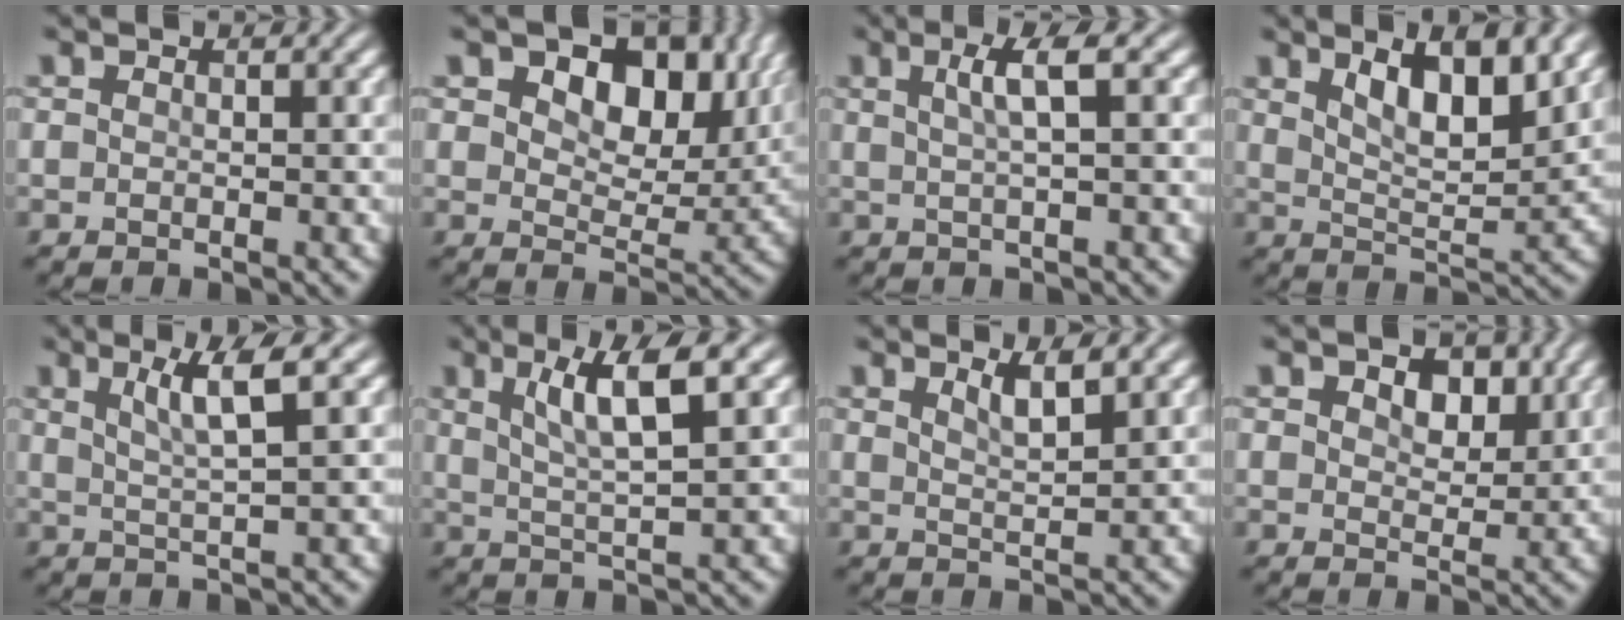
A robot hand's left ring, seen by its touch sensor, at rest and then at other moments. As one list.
[{"total": 8.7, "force": [3.8, 5.4, 5.7], "torque": [-0.088, -0.009, 0.062]}, {"total": 3.1, "force": [0.9, 0.6, 2.9], "torque": [-0.044, 0.008, 0.014]}, {"total": 6.0, "force": [3.2, 1.9, 4.7], "torque": [-0.082, -0.001, 0.051]}, {"total": 3.9, "force": [1.7, 0.5, 3.4], "torque": [-0.053, 0.001, 0.033]}, {"total": 5.4, "force": [2.3, 0.9, 4.8], "torque": [-0.087, 0.001, 0.042]}, {"total": 2.3, "force": [1.4, 0.6, 1.6], "torque": [-0.022, 0.000, 0.023]}, {"total": 3.9, "force": [1.7, 2.4, 2.4], "torque": [-0.036, 0.000, 0.017]}]